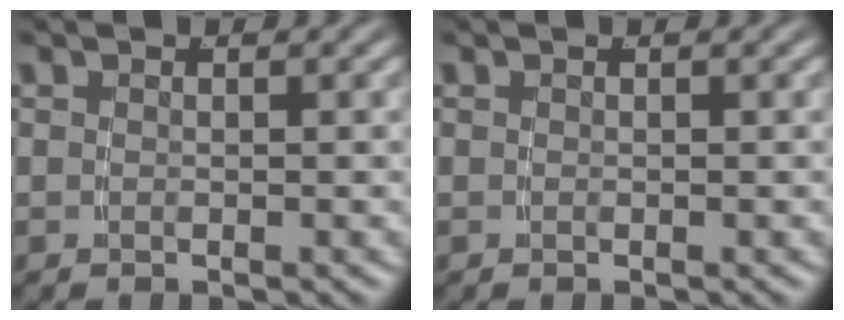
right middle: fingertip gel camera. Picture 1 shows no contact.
{"total": 0.0}